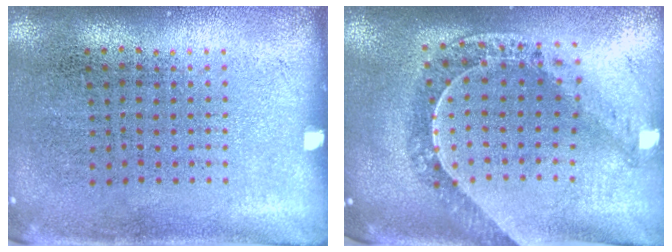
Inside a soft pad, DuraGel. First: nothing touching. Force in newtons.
{"total": 1.0, "press": 0.9, "slide": 0.2}